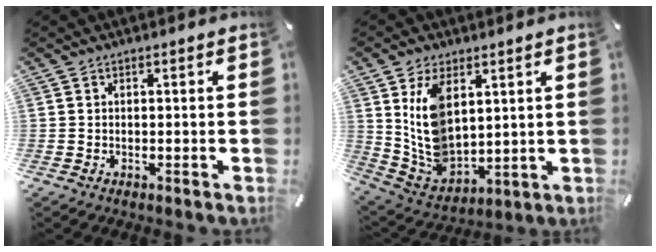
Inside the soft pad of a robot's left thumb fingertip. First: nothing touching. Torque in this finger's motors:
{"motor_torque": [2.34, 2.14, 1.99, -0.64, 0.53]}